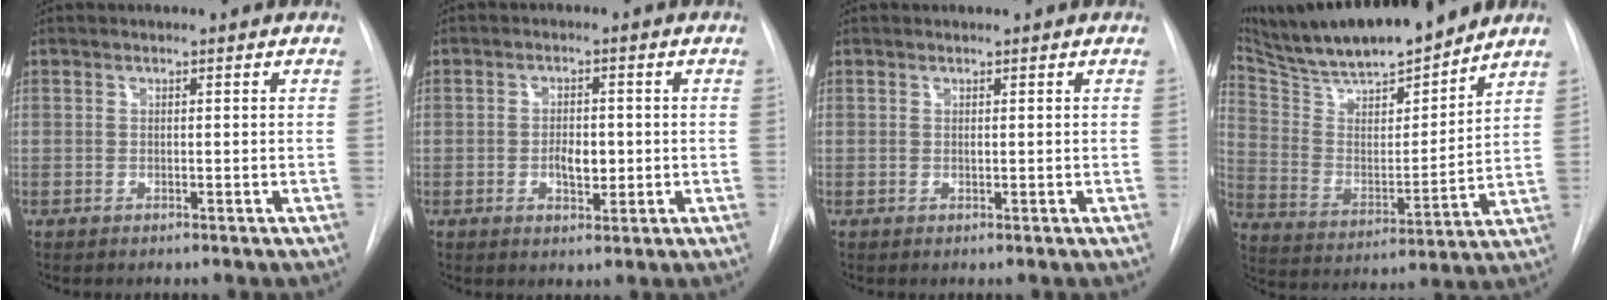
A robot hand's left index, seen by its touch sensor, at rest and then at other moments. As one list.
[{"total": 3.6, "force": [-0.5, 1.9, 3.0], "torque": [-0.047, 0.002, -0.004]}, {"total": 0.0}, {"total": 16.7, "force": [15.0, 2.0, 7.1], "torque": [-0.128, 0.004, 0.262]}]